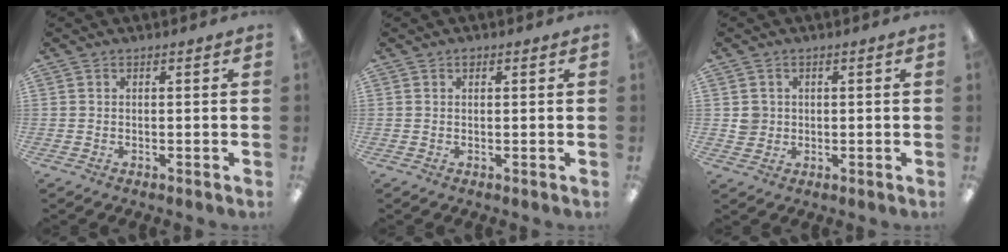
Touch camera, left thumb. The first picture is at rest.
{"total": 1.1, "force": [0.6, 0.5, 0.8], "torque": [-0.008, 0.000, 0.008]}
{"total": 3.3, "force": [0.5, 3.2, 0.7], "torque": [-0.011, 0.003, 0.008]}